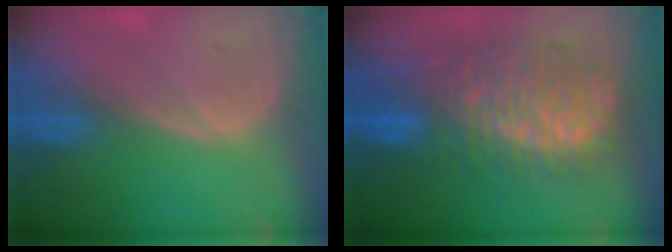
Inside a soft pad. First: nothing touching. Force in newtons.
{"total": 11.1, "press": 11.0, "slide": 1.2}